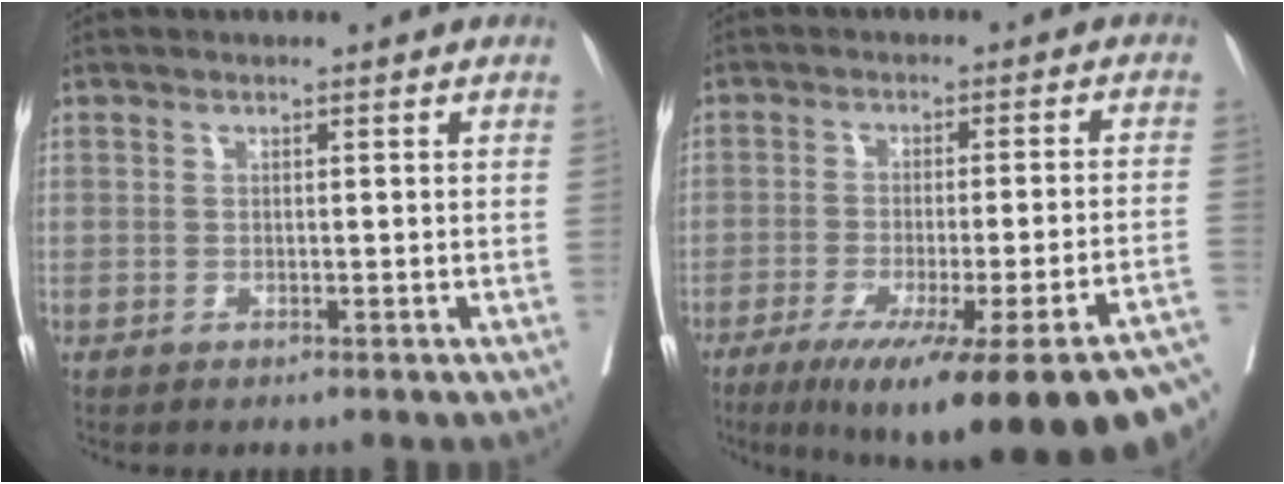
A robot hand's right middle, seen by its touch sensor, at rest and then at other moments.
{"total": 26.3, "force": [-19.8, 1.4, 17.2], "torque": [-0.165, -0.040, -0.267]}